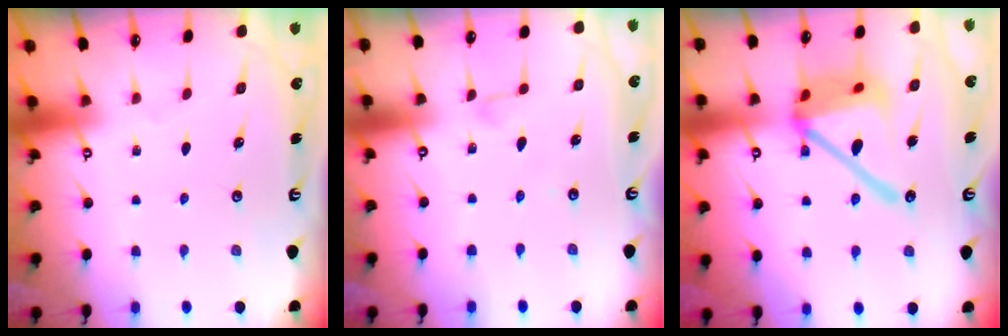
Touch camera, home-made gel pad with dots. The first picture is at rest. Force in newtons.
{"total": 3.1, "press": 3.1, "slide": 0.3}
{"total": 17.6, "press": 17.4, "slide": 2.5}